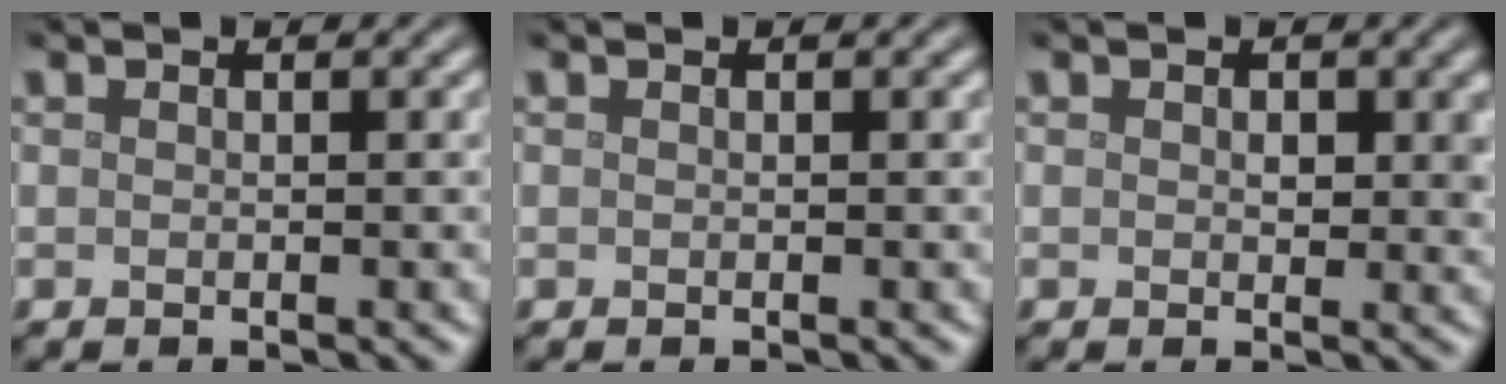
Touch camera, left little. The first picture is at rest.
{"total": 0.0}
{"total": 1.7, "force": [0.4, 1.1, 1.2], "torque": [-0.012, -0.005, 0.006]}